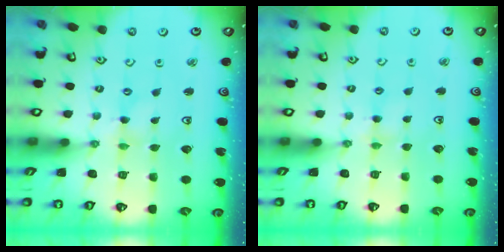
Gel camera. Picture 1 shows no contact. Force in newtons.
{"total": 2.8, "press": 2.8, "slide": 0.4}